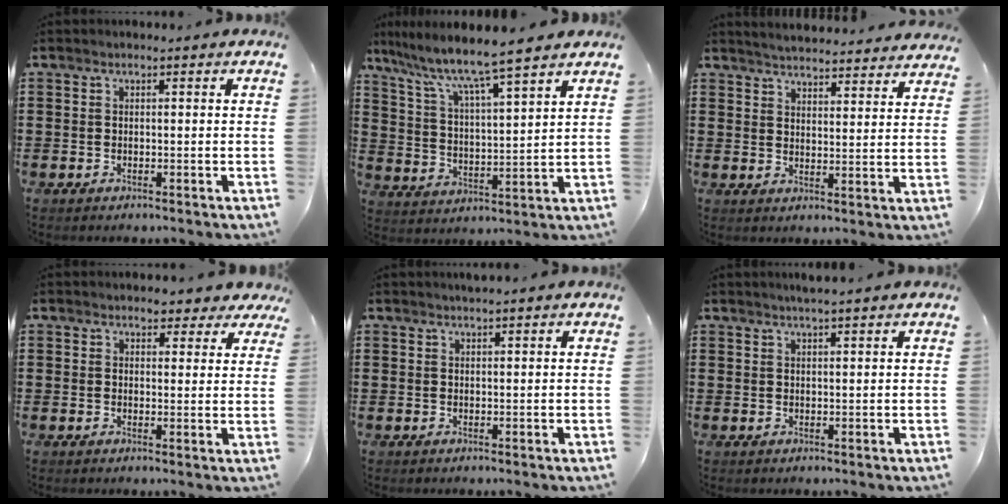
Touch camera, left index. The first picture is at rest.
{"total": 6.5, "force": [5.7, -0.1, 3.2], "torque": [-0.087, -0.041, 0.090]}
{"total": 4.1, "force": [4.1, -0.5, 0.2], "torque": [-0.021, -0.027, 0.070]}
{"total": 3.5, "force": [3.1, 1.3, 1.0], "torque": [-0.022, -0.003, 0.055]}
{"total": 1.0, "force": [0.9, -0.1, 0.5], "torque": [-0.009, -0.001, 0.017]}
{"total": 1.8, "force": [1.6, -0.2, 0.9], "torque": [-0.019, 0.001, 0.030]}